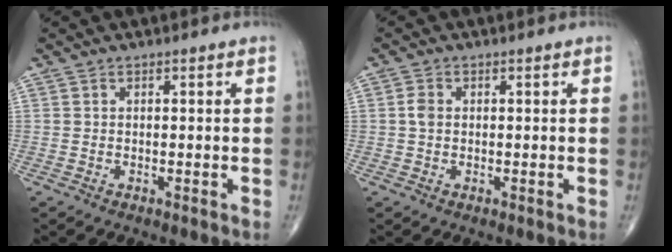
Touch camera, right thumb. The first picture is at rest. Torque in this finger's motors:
{"motor_torque": [-0.65, 0.52, 0.33, -0.13, 0.08]}